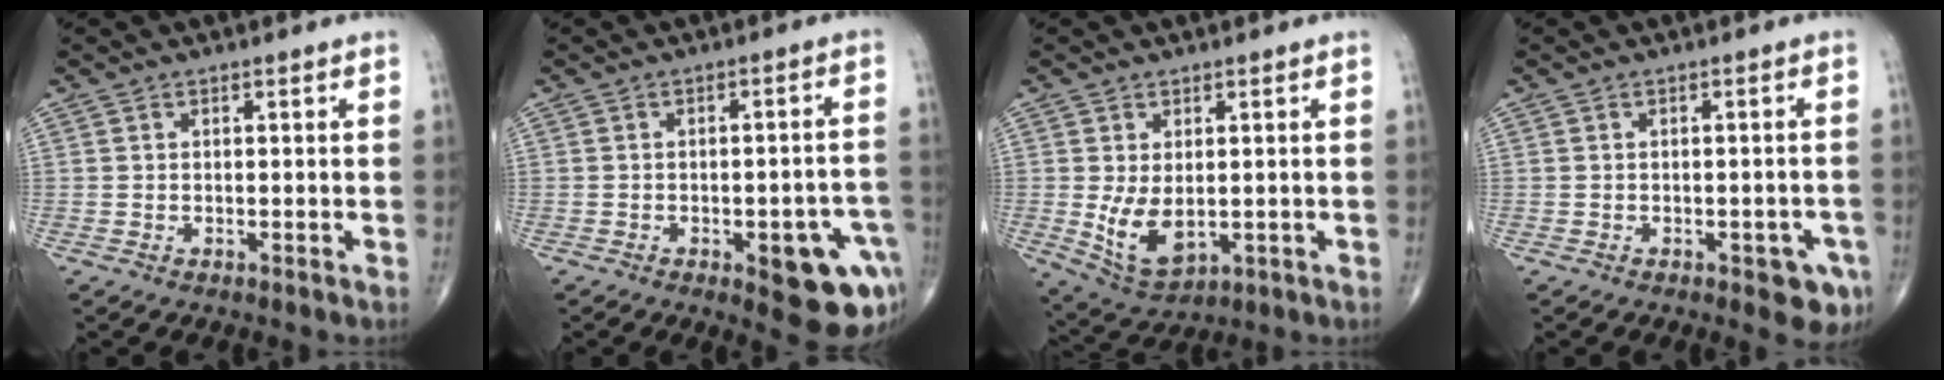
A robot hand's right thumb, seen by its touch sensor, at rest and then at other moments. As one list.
[{"total": 13.0, "force": [-5.3, 5.0, 10.8], "torque": [-0.088, 0.027, -0.050]}, {"total": 7.7, "force": [-0.4, 4.4, 6.3], "torque": [-0.110, -0.015, 0.012]}, {"total": 5.3, "force": [-2.4, 2.3, 4.1], "torque": [-0.031, 0.006, -0.023]}]